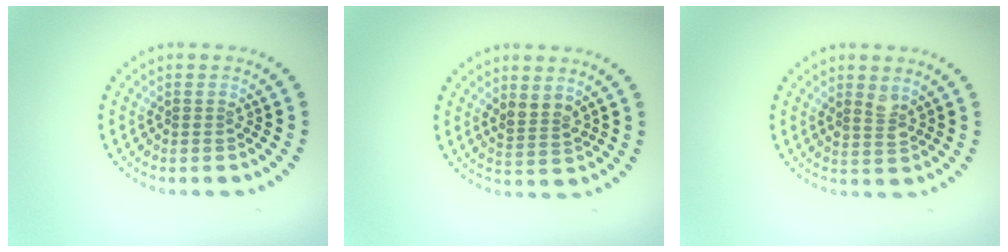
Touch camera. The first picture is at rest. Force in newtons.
{"total": 2.0, "press": 1.7, "slide": 1.0}
{"total": 1.6, "press": 1.4, "slide": 0.8}